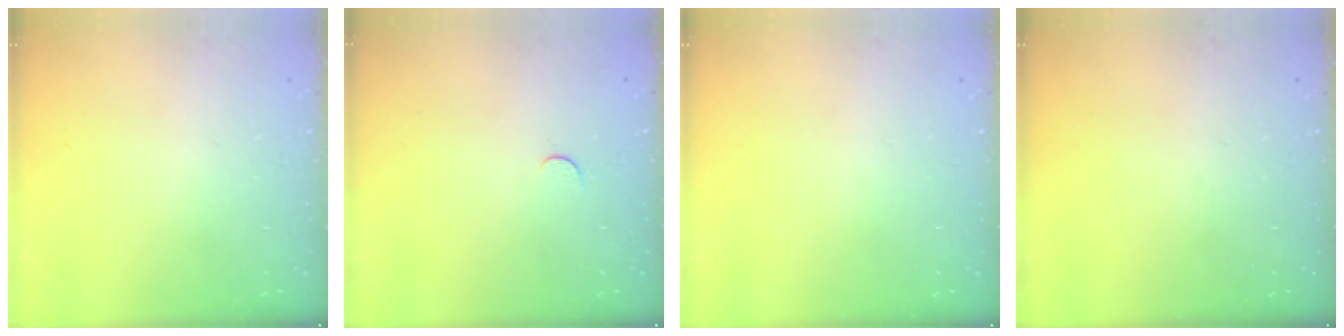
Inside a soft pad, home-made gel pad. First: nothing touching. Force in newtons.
{"total": 3.1, "press": 3.1, "slide": 0.4}
{"total": 0.0}
{"total": 0.0}